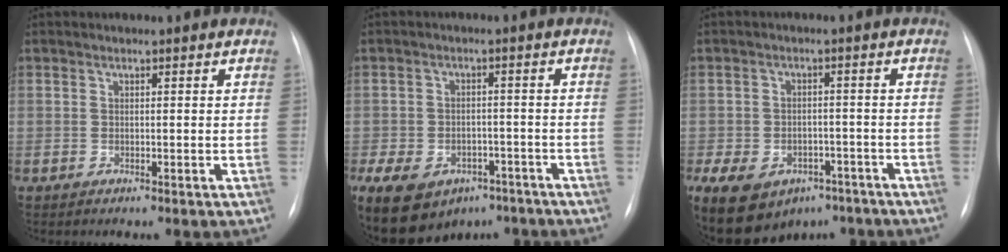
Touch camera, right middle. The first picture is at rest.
{"total": 22.9, "force": [-13.0, 16.0, 10.0], "torque": [-0.291, -0.013, -0.173]}
{"total": 20.4, "force": [-11.9, 14.0, 9.0], "torque": [-0.251, -0.010, -0.157]}